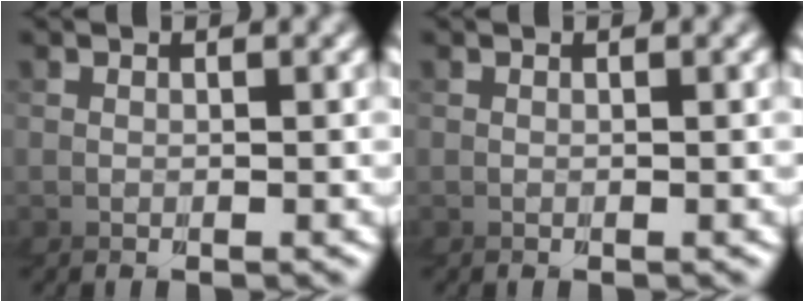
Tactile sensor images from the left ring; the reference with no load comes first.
{"total": 0.0}